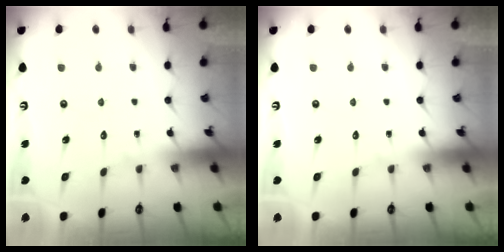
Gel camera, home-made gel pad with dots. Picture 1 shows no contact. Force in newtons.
{"total": 0.0}